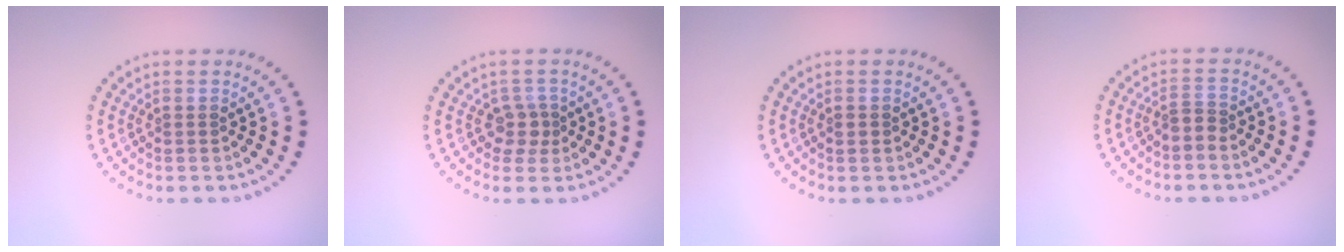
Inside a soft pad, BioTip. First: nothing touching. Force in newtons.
{"total": 1.8, "press": 1.5, "slide": 1.1}
{"total": 0.7, "press": 0.7, "slide": 0.0}
{"total": 1.3, "press": 0.8, "slide": 0.9}